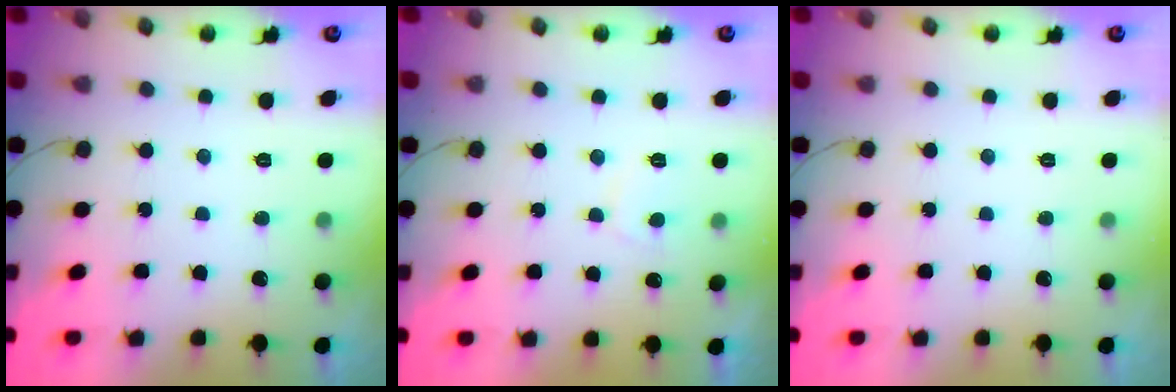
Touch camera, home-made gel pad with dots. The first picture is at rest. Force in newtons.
{"total": 3.0, "press": 2.9, "slide": 0.7}
{"total": 0.0}